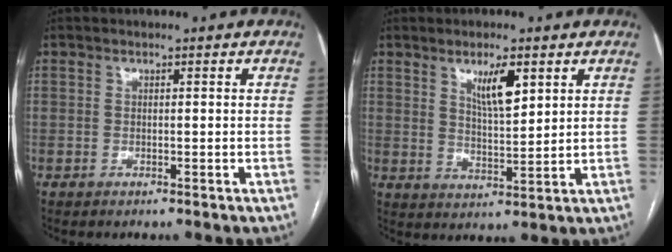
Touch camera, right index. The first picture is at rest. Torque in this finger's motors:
{"motor_torque": [0.43, 0.33, 0.17, 0.06]}